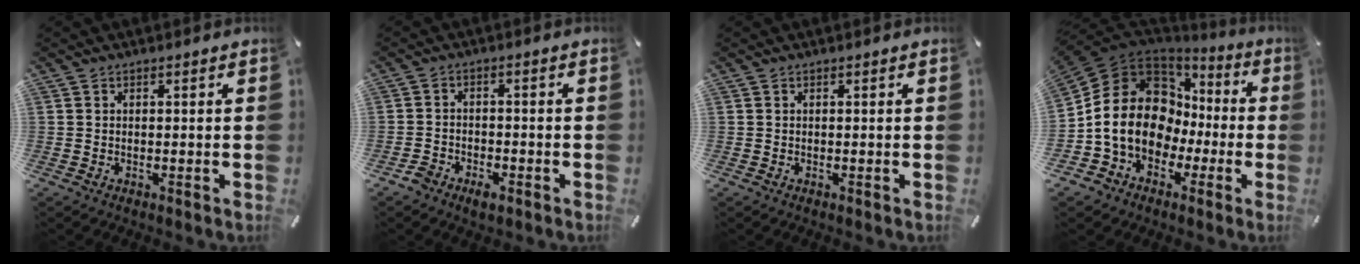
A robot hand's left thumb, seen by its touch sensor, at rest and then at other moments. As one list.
[{"total": 3.4, "force": [-2.5, 2.1, 1.1], "torque": [-0.033, 0.008, -0.052]}, {"total": 0.0}, {"total": 17.5, "force": [-1.3, 14.7, 9.4], "torque": [-0.197, -0.006, -0.018]}]